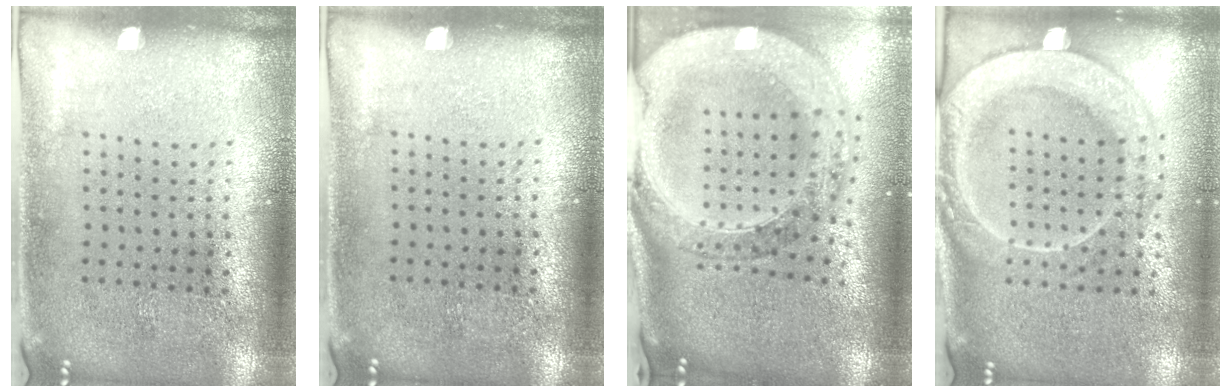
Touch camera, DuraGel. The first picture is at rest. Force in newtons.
{"total": 0.0}
{"total": 3.0, "press": 2.4, "slide": 1.7}
{"total": 2.3, "press": 2.1, "slide": 0.8}